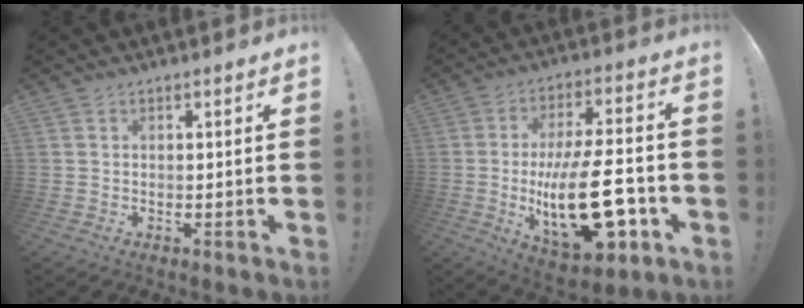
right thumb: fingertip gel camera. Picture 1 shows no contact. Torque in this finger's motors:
{"motor_torque": [2.03, 2.99, 1.53, -1.24, 0.47]}